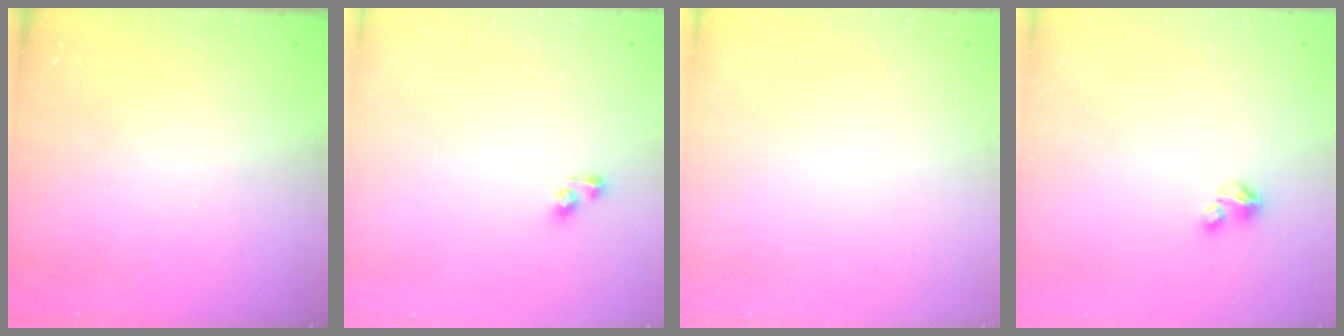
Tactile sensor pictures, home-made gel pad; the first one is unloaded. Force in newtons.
{"total": 3.8, "press": 3.7, "slide": 0.5}
{"total": 0.0}
{"total": 1.6, "press": 1.6, "slide": 0.2}